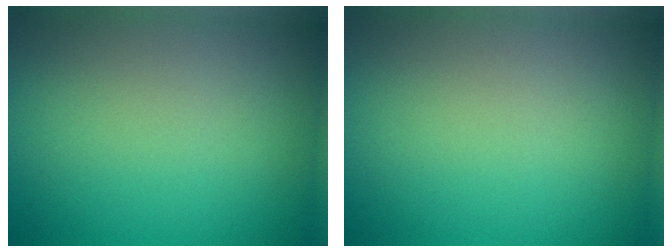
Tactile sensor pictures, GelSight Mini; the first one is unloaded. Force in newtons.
{"total": 0.0}